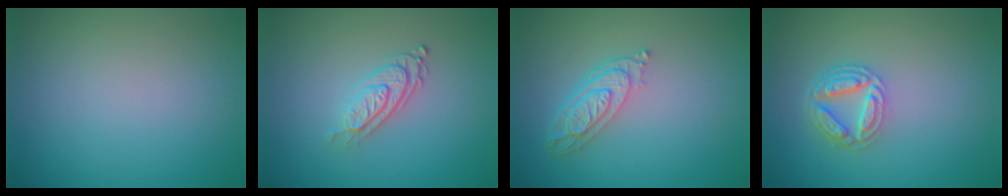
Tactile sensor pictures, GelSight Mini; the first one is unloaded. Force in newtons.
{"total": 2.8, "press": 2.0, "slide": 1.9}
{"total": 3.8, "press": 2.9, "slide": 2.5}
{"total": 4.1, "press": 3.2, "slide": 2.6}